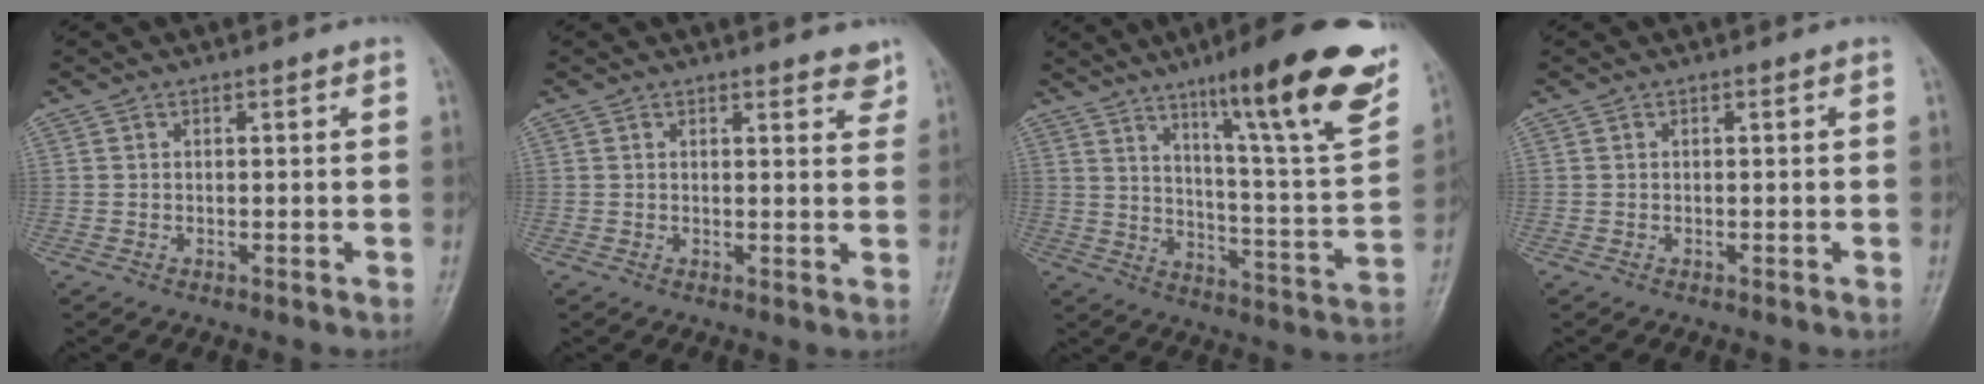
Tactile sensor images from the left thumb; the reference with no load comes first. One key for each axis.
{"total": 3.8, "fx": 3.1, "fy": 1.3, "fz": 1.9, "tx": -0.004, "ty": -0.017, "tz": 0.032}
{"total": 24.9, "fx": 14.4, "fy": 4.0, "fz": 19.9, "tx": -0.258, "ty": -0.052, "tz": 0.215}
{"total": 0.0}